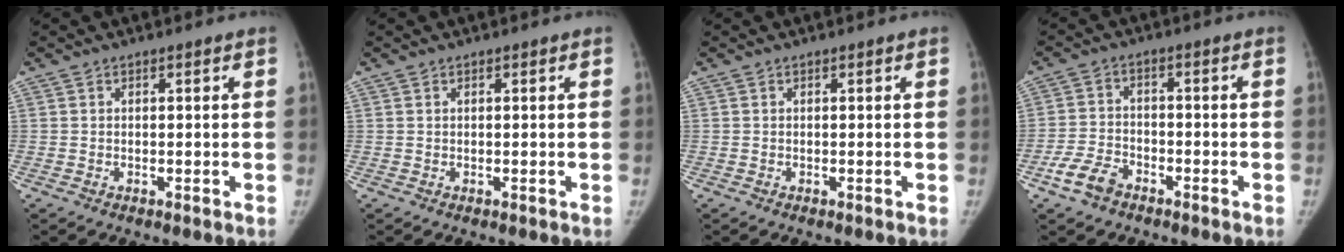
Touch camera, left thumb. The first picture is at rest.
{"total": 0.0}
{"total": 0.0}
{"total": 6.1, "force": [-3.9, 3.6, 2.9], "torque": [-0.059, 0.020, -0.075]}